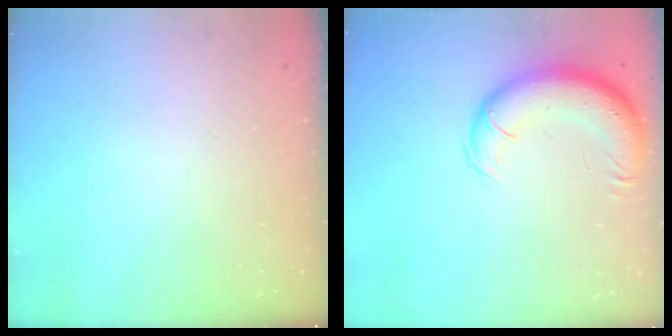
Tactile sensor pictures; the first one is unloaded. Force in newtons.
{"total": 13.8, "press": 13.2, "slide": 4.1}